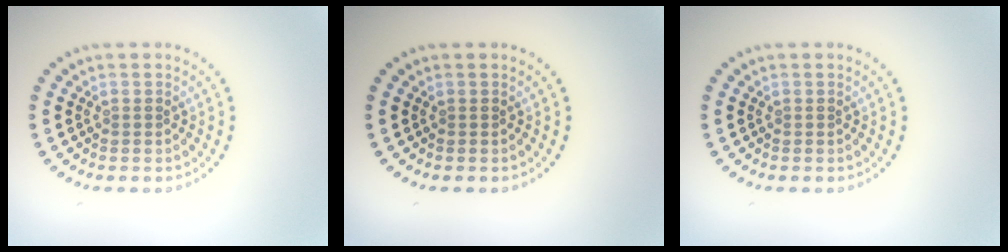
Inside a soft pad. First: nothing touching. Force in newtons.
{"total": 0.0}
{"total": 0.0}